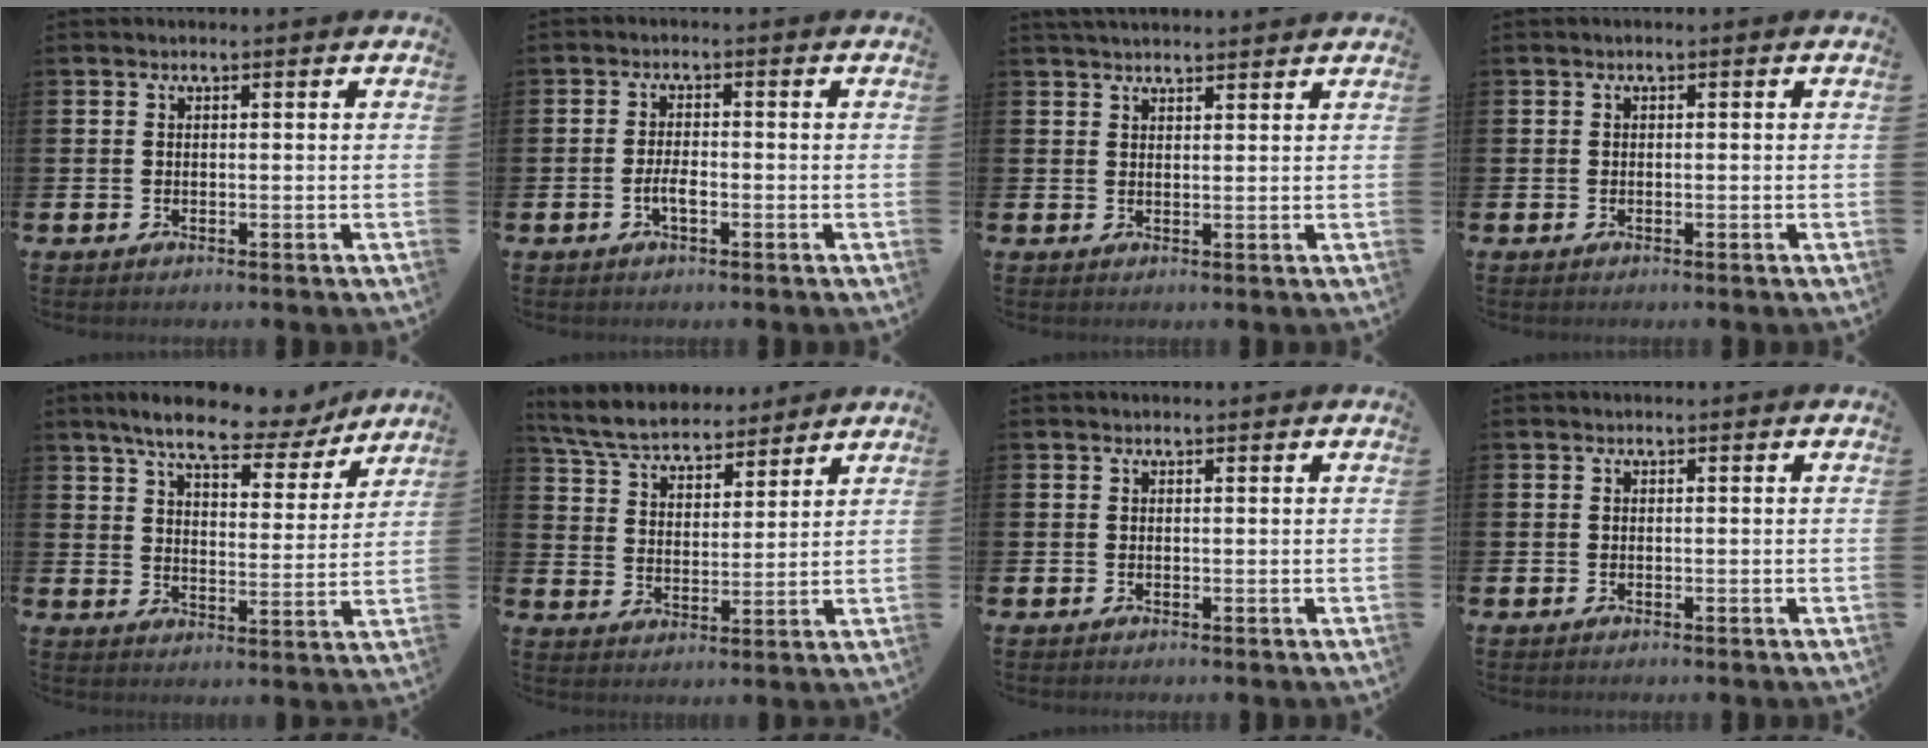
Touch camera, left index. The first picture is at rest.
{"total": 2.4, "force": [-0.8, 1.0, 2.1], "torque": [-0.034, 0.000, -0.016]}
{"total": 2.6, "force": [2.5, 0.3, 0.3], "torque": [-0.005, -0.009, 0.045]}
{"total": 0.0}
{"total": 9.1, "force": [8.0, 2.2, 3.9], "torque": [-0.089, -0.041, 0.137]}
{"total": 6.9, "force": [6.5, 1.7, 1.4], "torque": [-0.058, -0.032, 0.117]}
{"total": 0.0}
{"total": 0.0}